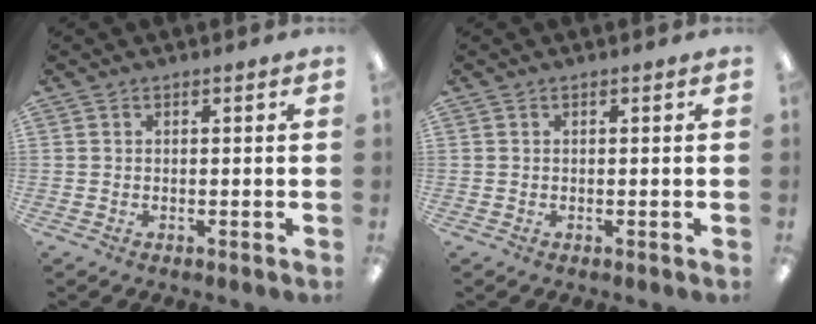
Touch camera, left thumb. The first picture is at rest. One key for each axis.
{"total": 0.0}